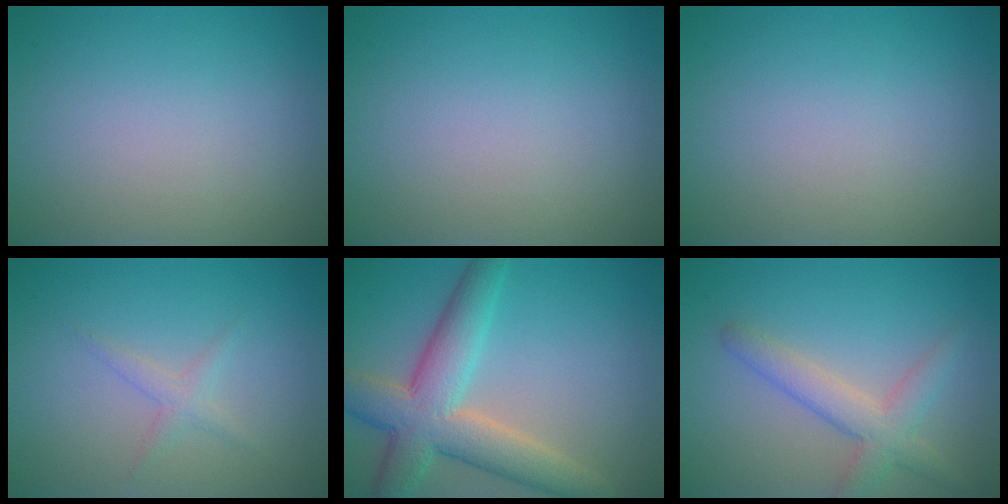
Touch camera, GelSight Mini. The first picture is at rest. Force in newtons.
{"total": 0.0}
{"total": 0.0}
{"total": 1.3, "press": 1.3, "slide": 0.1}
{"total": 7.6, "press": 7.6, "slide": 0.5}
{"total": 3.7, "press": 3.6, "slide": 0.2}